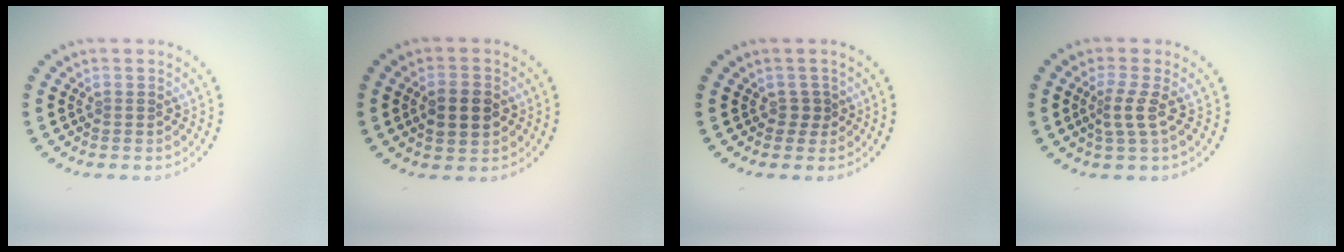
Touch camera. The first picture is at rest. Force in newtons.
{"total": 3.3, "press": 3.3, "slide": 0.2}
{"total": 0.9, "press": 0.8, "slide": 0.5}
{"total": 2.1, "press": 1.5, "slide": 1.5}